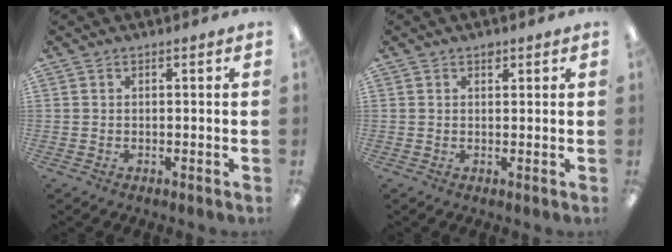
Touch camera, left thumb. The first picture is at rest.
{"total": 1.7, "force": [1.2, 1.0, 0.6], "torque": [-0.006, -0.002, 0.021]}